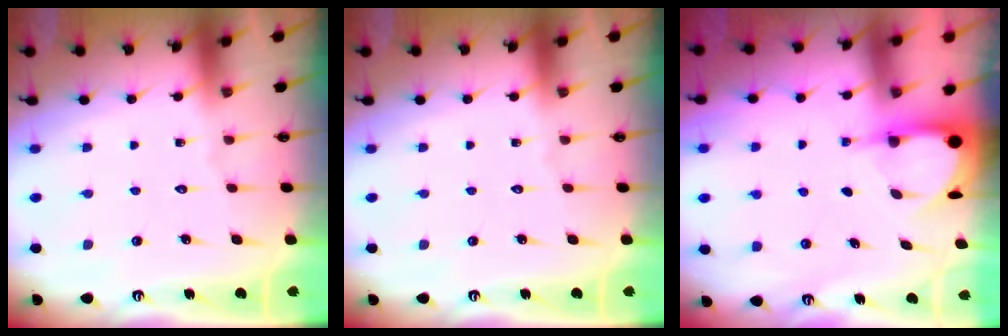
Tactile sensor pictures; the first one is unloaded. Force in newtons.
{"total": 0.0}
{"total": 3.9, "press": 3.9, "slide": 0.3}